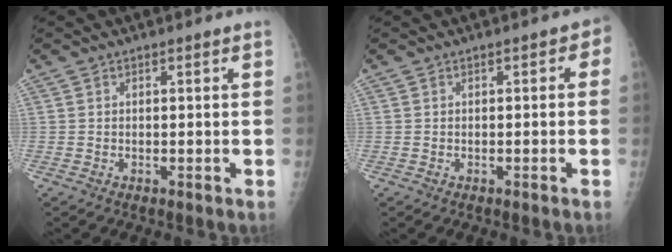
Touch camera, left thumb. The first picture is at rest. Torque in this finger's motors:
{"motor_torque": [-0.46, -0.01, -0.01, -0.08, 0.07]}